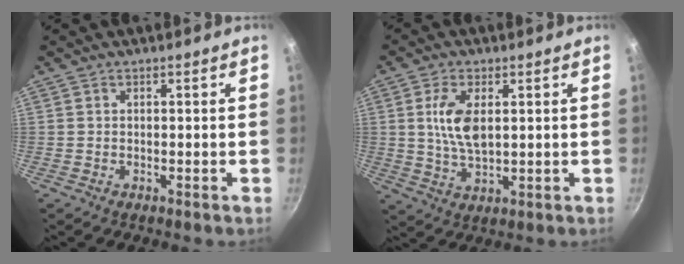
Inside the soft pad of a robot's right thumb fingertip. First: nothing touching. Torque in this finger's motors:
{"motor_torque": [0.65, 0.41, 1.18, 0.17, 0.09]}